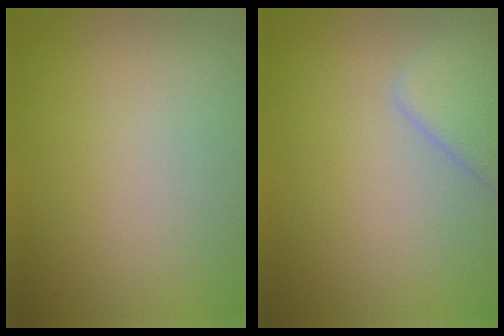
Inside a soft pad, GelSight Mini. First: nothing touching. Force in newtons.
{"total": 2.8, "press": 2.8, "slide": 0.3}